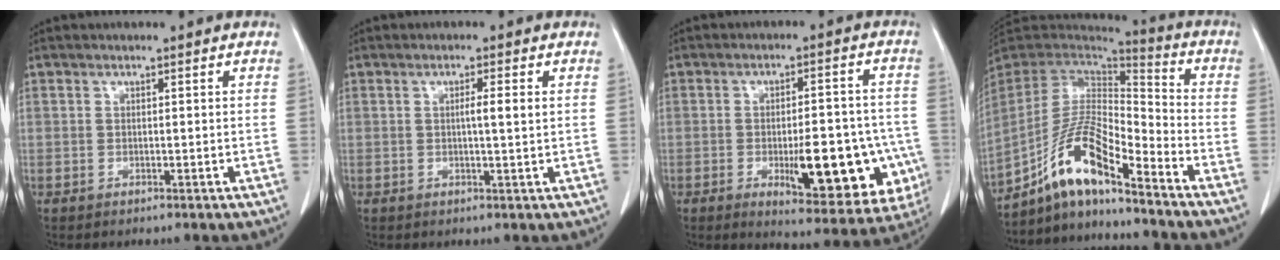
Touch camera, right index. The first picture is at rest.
{"total": 2.3, "force": [0.5, -0.1, 2.3], "torque": [-0.042, 0.000, 0.007]}
{"total": 15.9, "force": [-4.4, 5.3, 14.3], "torque": [-0.135, 0.009, -0.040]}
{"total": 13.1, "force": [-8.7, 2.1, 9.5], "torque": [-0.189, 0.015, -0.162]}